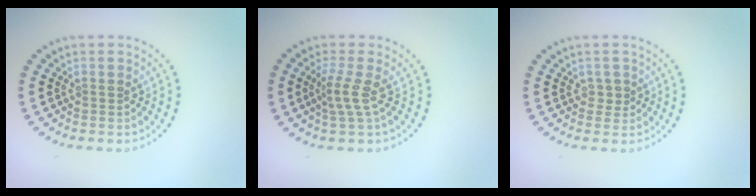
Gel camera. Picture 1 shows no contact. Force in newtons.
{"total": 2.2, "press": 1.4, "slide": 1.7}
{"total": 0.9, "press": 0.8, "slide": 0.3}